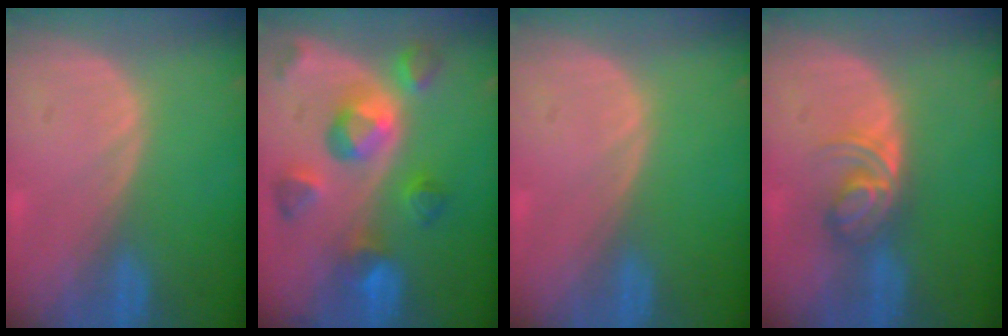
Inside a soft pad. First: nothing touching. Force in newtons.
{"total": 9.7, "press": 8.8, "slide": 4.1}
{"total": 0.0}
{"total": 5.7, "press": 4.8, "slide": 3.1}